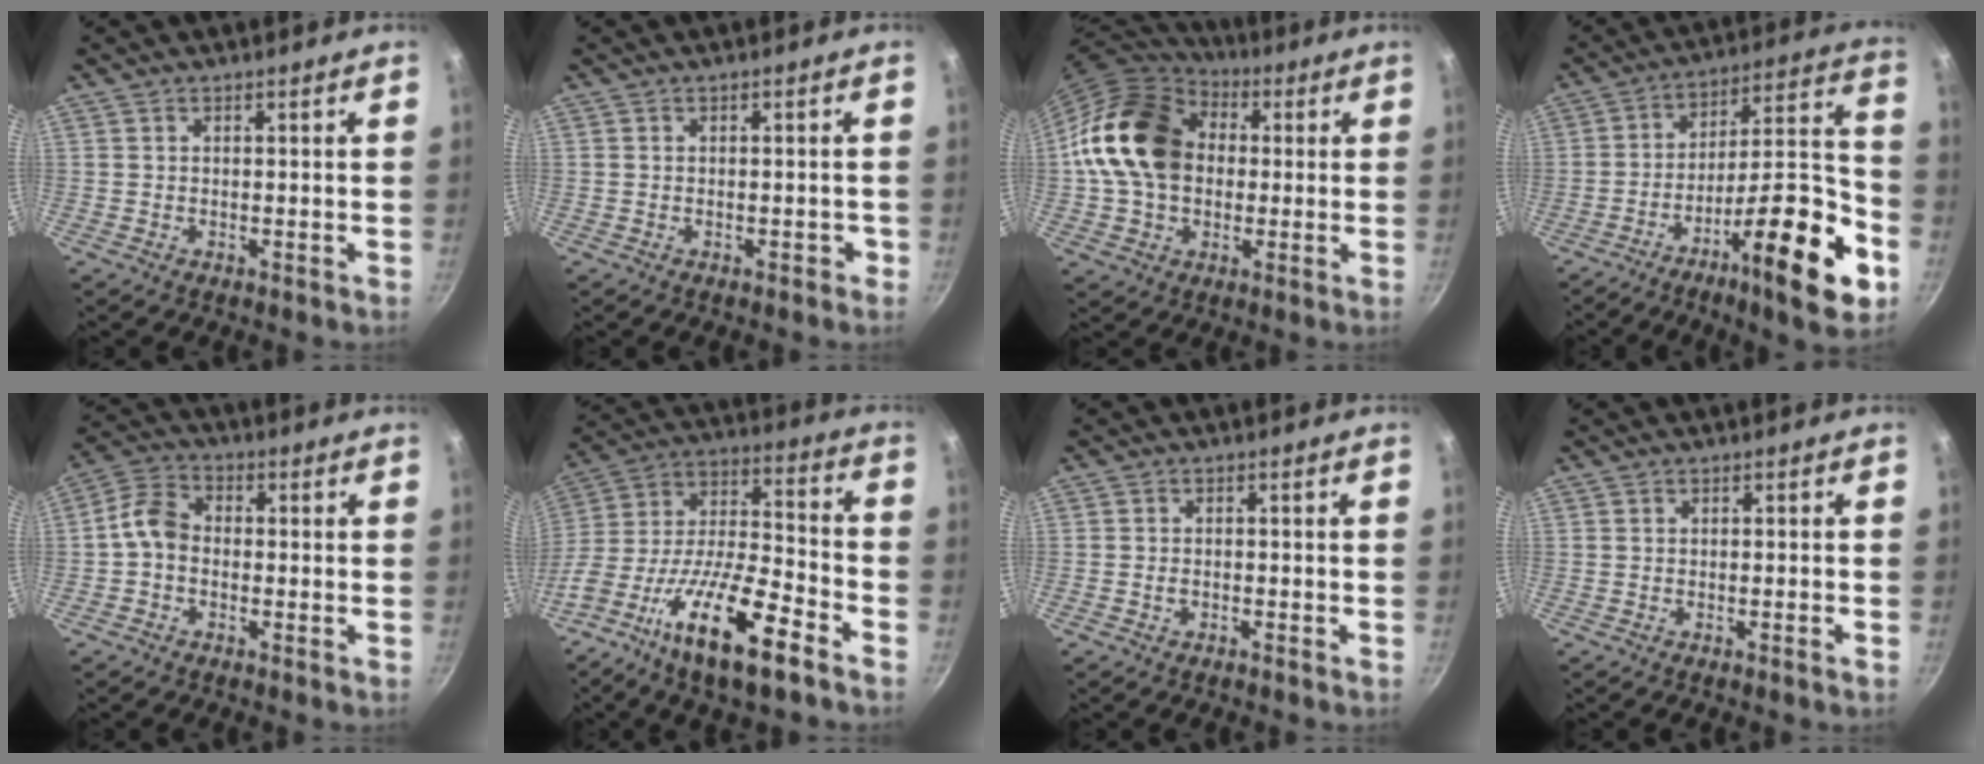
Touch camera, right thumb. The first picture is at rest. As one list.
[{"total": 1.3, "force": [-0.6, 0.8, 0.8], "torque": [0.005, 0.014, -0.005]}, {"total": 19.5, "force": [1.8, 14.8, 12.6], "torque": [-0.208, 0.034, 0.022]}, {"total": 22.8, "force": [-10.3, 6.0, 19.4], "torque": [-0.254, 0.061, -0.168]}, {"total": 6.1, "force": [-1.2, 4.6, 3.8], "torque": [-0.066, 0.027, -0.039]}, {"total": 22.7, "force": [-11.3, 8.2, 18.0], "torque": [-0.306, 0.058, -0.215]}, {"total": 1.2, "force": [-0.8, 0.7, 0.5], "torque": [-0.014, 0.013, -0.016]}, {"total": 1.0, "force": [-0.6, -0.1, 0.7], "torque": [-0.021, 0.008, -0.009]}]